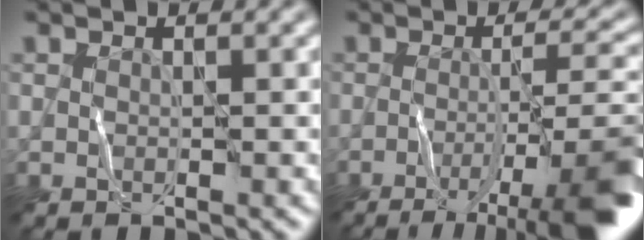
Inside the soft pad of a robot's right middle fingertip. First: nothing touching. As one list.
[{"total": 10.3, "force": [-4.3, 2.0, 9.2], "torque": [-0.121, 0.001, -0.050]}]